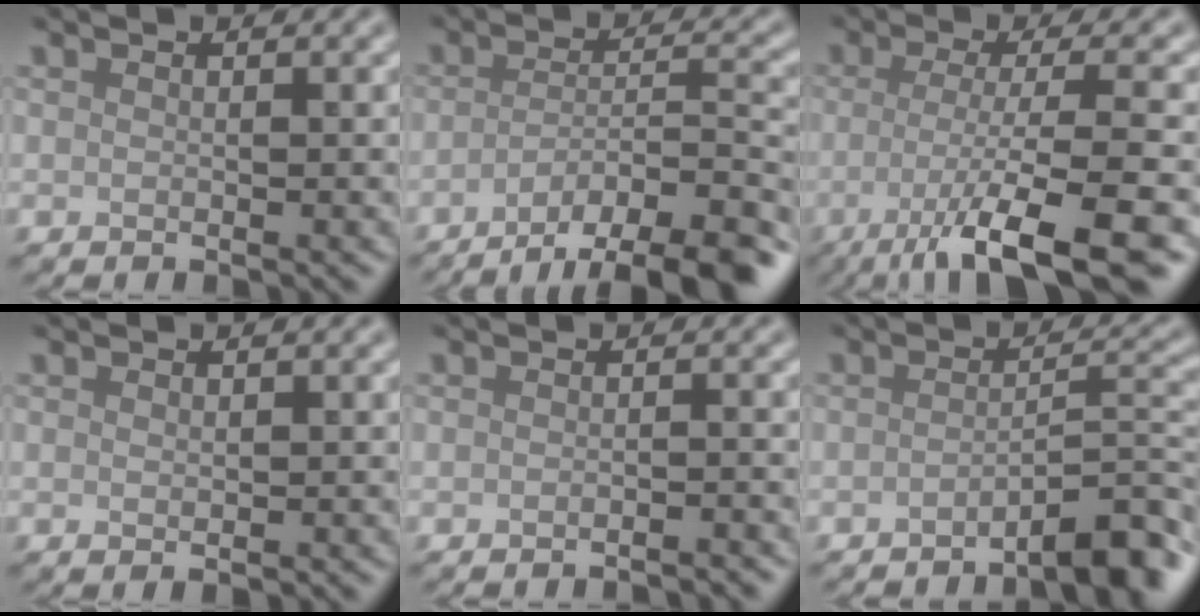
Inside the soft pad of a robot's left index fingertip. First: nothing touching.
{"total": 10.6, "force": [-7.2, 2.8, 7.3], "torque": [-0.109, 0.000, -0.103]}
{"total": 9.2, "force": [-3.5, 2.1, 8.3], "torque": [-0.113, -0.008, -0.066]}
{"total": 0.6, "force": [0.2, 0.3, 0.5], "torque": [-0.007, 0.000, 0.004]}
{"total": 1.4, "force": [-1.2, 0.2, 0.6], "torque": [0.000, 0.003, -0.018]}
{"total": 4.9, "force": [-3.2, 0.8, 3.6], "torque": [-0.042, 0.015, -0.051]}